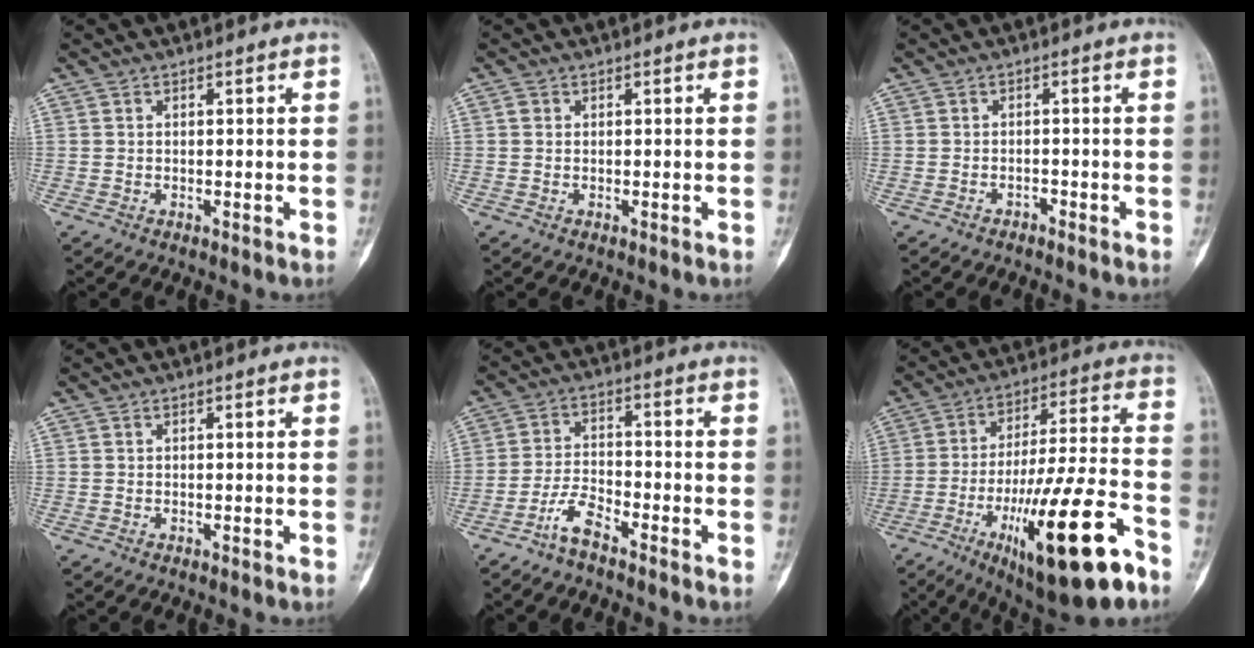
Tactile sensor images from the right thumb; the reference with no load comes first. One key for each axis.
{"total": 0.6, "fx": 0.1, "fy": 0.5, "fz": 0.3, "tx": -0.005, "ty": 0.001, "tz": 0.002}
{"total": 1.2, "fx": -1.1, "fy": 0.4, "fz": 0.2, "tx": -0.004, "ty": 0.009, "tz": -0.017}
{"total": 0.0}
{"total": 5.0, "fx": -4.0, "fy": 1.3, "fz": 2.8, "tx": -0.058, "ty": 0.027, "tz": -0.083}
{"total": 24.1, "fx": -11.7, "fy": 5.1, "fz": 20.5, "tx": -0.344, "ty": 0.040, "tz": -0.181}